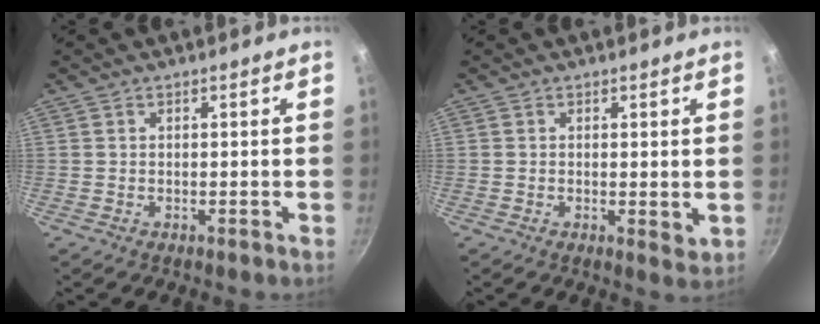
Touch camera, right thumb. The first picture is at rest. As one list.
[{"total": 2.2, "force": [0.3, 0.9, 2.0], "torque": [-0.031, -0.007, 0.004]}]